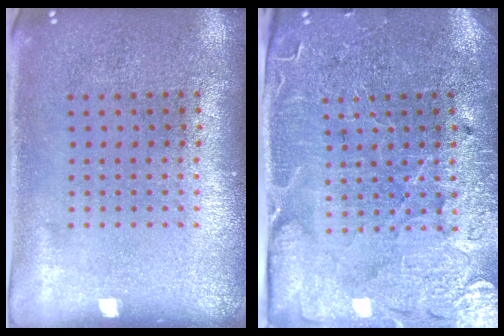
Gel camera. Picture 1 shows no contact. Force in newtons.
{"total": 3.7, "press": 3.6, "slide": 0.7}